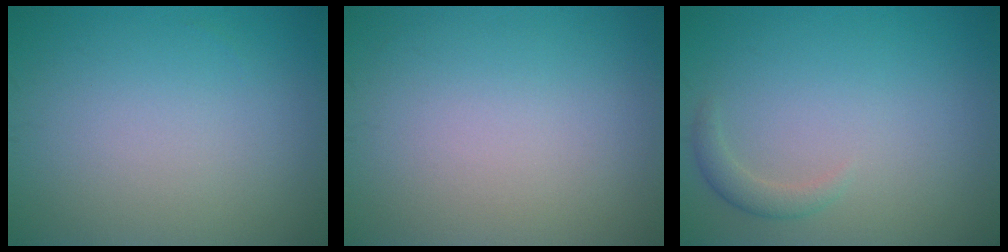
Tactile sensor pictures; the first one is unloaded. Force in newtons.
{"total": 0.0}
{"total": 1.5, "press": 1.5, "slide": 0.1}